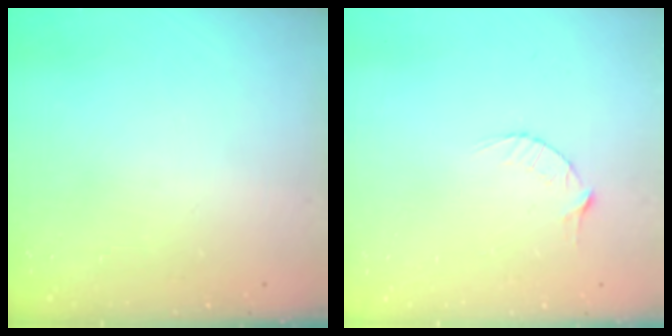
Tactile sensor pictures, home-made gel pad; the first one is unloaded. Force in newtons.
{"total": 3.4, "press": 3.4, "slide": 0.4}